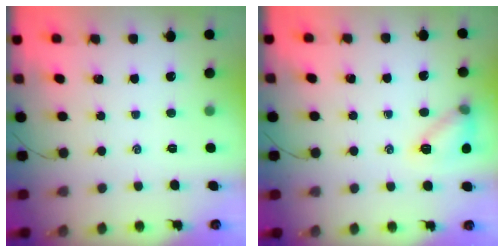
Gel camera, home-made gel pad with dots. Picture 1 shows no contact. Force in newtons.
{"total": 10.7, "press": 10.7, "slide": 0.3}